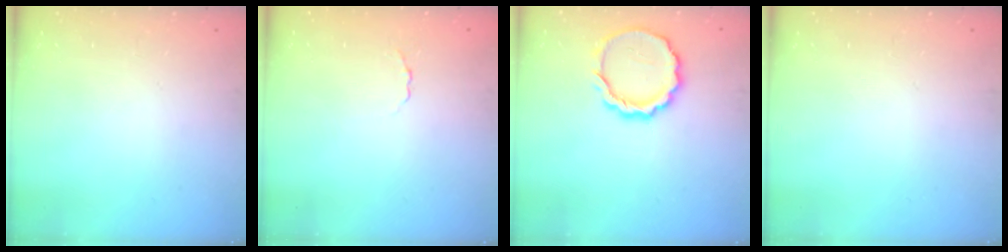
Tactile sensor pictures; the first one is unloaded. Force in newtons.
{"total": 1.6, "press": 1.5, "slide": 0.5}
{"total": 10.9, "press": 10.7, "slide": 2.0}
{"total": 0.0}